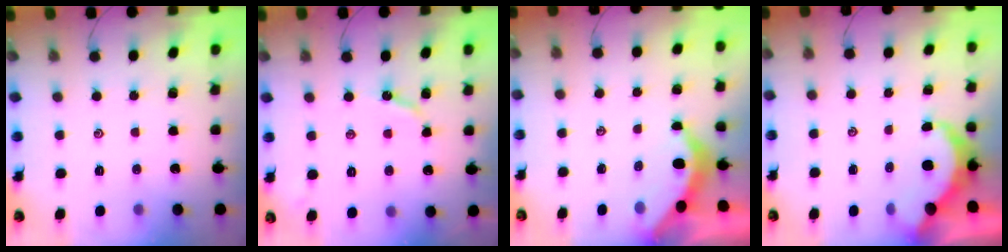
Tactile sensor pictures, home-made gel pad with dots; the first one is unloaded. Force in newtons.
{"total": 5.1, "press": 5.1, "slide": 0.5}
{"total": 3.9, "press": 3.8, "slide": 0.5}
{"total": 5.5, "press": 5.5, "slide": 0.4}